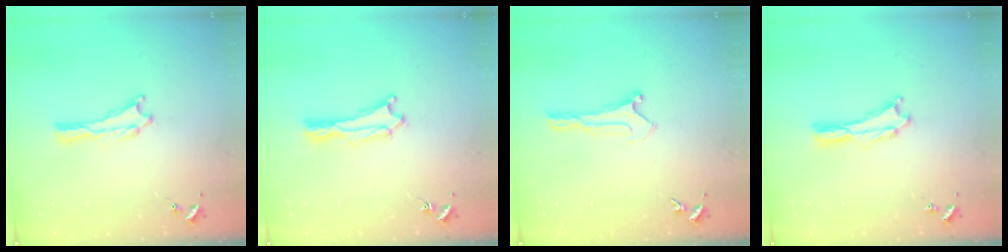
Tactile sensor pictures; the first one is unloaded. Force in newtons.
{"total": 1.0, "press": 1.0, "slide": 0.1}
{"total": 0.0}
{"total": 0.0}